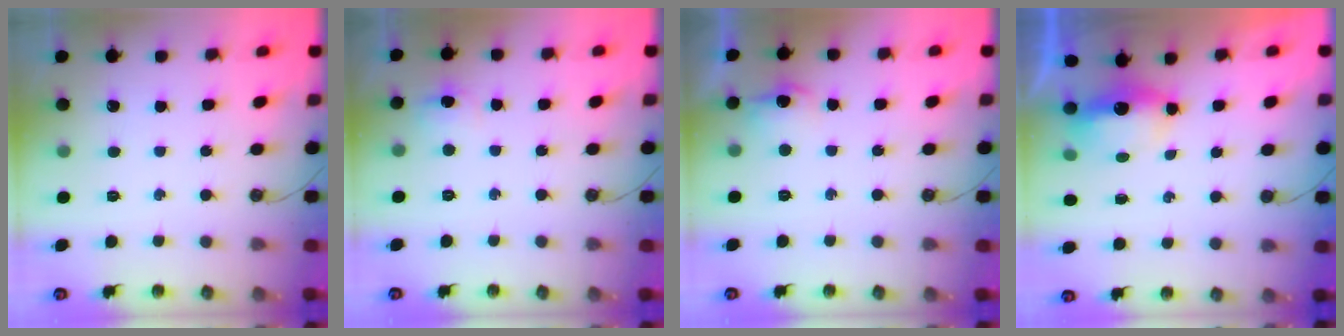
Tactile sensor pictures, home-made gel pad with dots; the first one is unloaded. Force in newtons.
{"total": 5.0, "press": 4.5, "slide": 2.2}
{"total": 8.0, "press": 8.0, "slide": 0.8}
{"total": 5.8, "press": 5.7, "slide": 1.2}